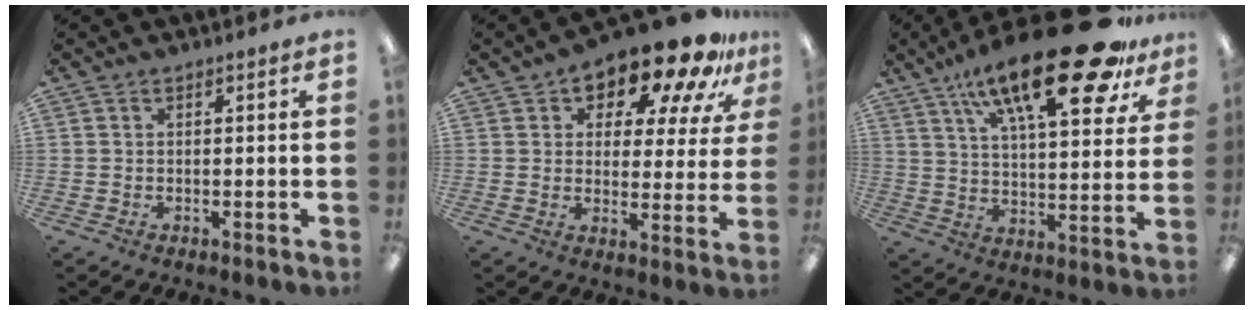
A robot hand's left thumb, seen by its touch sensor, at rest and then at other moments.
{"total": 14.8, "force": [11.9, 5.1, 7.1], "torque": [-0.122, -0.084, 0.204]}
{"total": 24.7, "force": [15.9, 7.4, 17.3], "torque": [-0.271, -0.090, 0.255]}